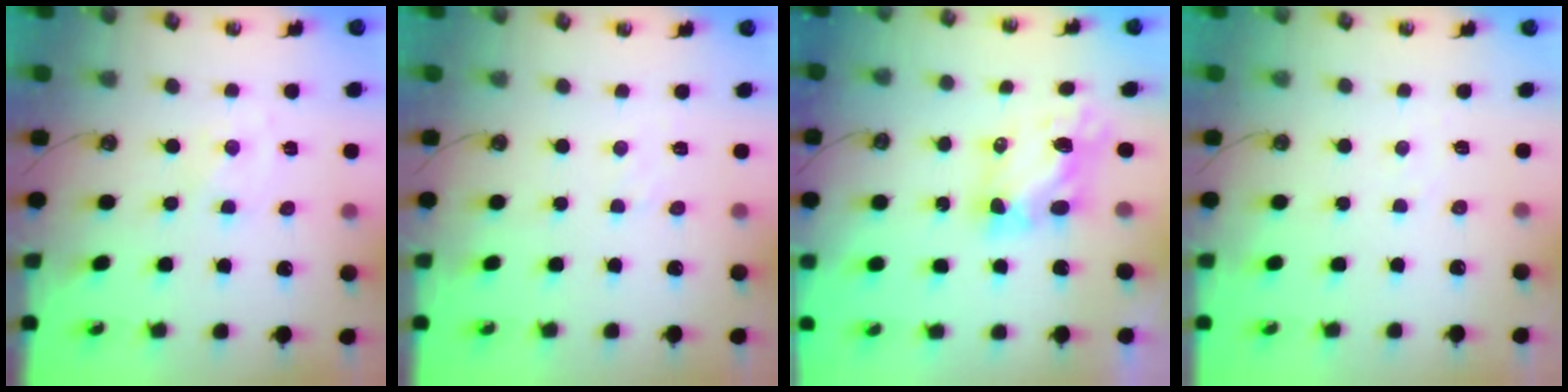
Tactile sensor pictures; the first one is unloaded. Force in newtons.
{"total": 2.5, "press": 2.5, "slide": 0.4}
{"total": 5.9, "press": 5.9, "slide": 0.2}
{"total": 4.1, "press": 4.0, "slide": 0.5}